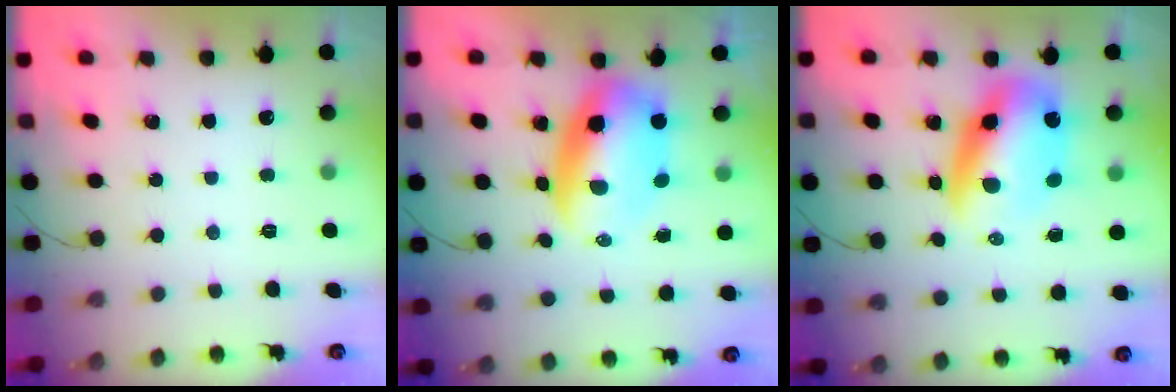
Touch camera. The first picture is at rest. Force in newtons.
{"total": 10.2, "press": 9.9, "slide": 2.6}
{"total": 12.1, "press": 11.7, "slide": 3.3}